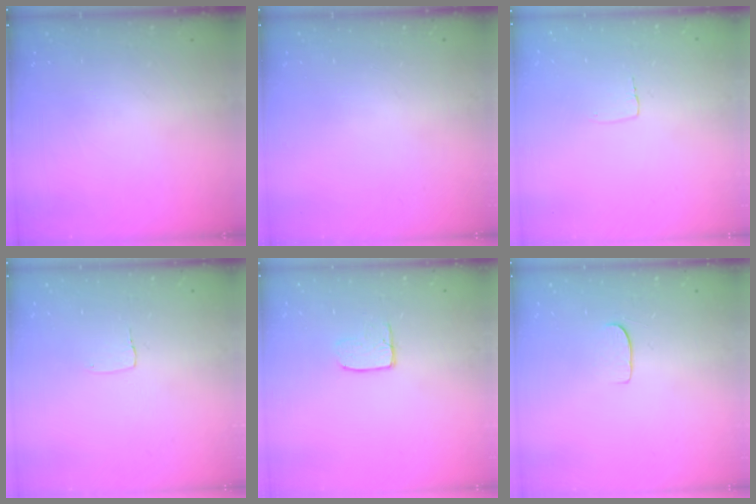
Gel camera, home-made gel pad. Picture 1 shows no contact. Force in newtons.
{"total": 0.0}
{"total": 2.6, "press": 2.6, "slide": 0.1}
{"total": 3.3, "press": 3.3, "slide": 0.1}
{"total": 5.2, "press": 5.2, "slide": 0.5}
{"total": 4.8, "press": 4.7, "slide": 0.6}